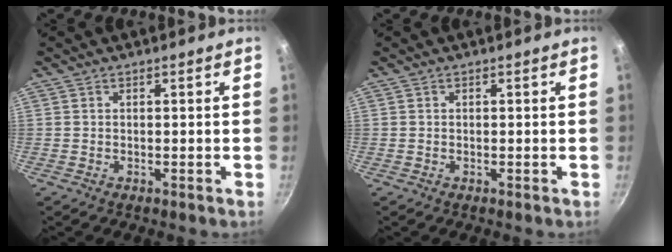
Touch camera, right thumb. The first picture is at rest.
{"total": 0.0}